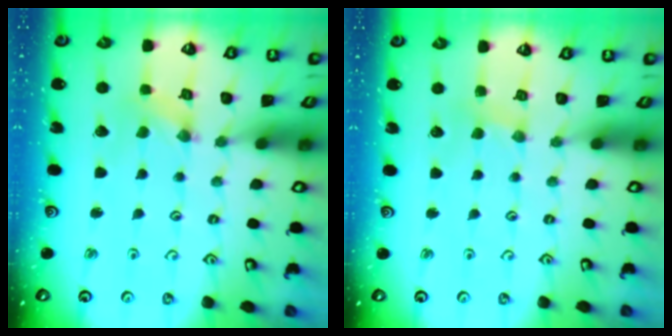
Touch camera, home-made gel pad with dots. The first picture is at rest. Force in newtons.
{"total": 1.9, "press": 1.8, "slide": 0.4}